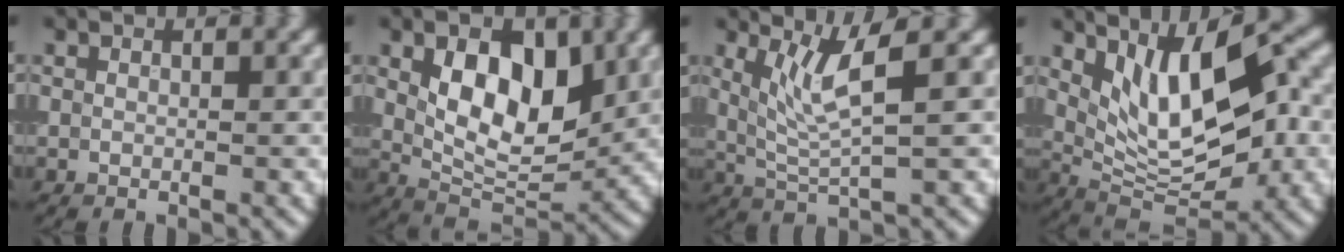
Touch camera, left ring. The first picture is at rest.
{"total": 8.1, "force": [1.8, 4.4, 6.5], "torque": [-0.105, -0.007, 0.029]}
{"total": 4.0, "force": [1.5, 0.5, 3.7], "torque": [-0.085, -0.006, 0.039]}
{"total": 8.9, "force": [1.9, 3.7, 7.8], "torque": [-0.131, -0.005, 0.036]}